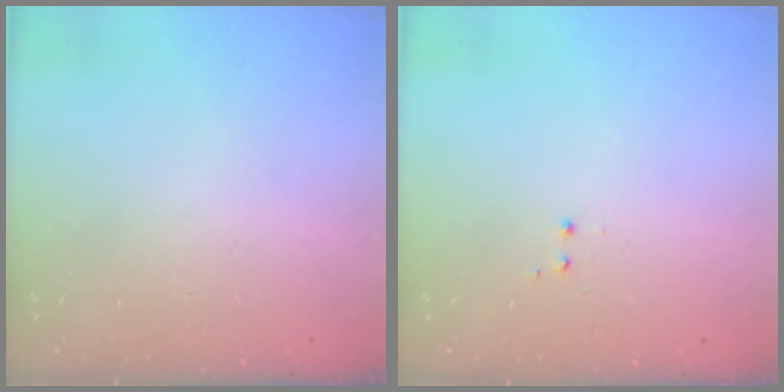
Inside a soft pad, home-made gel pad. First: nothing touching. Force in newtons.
{"total": 1.2, "press": 1.0, "slide": 0.6}